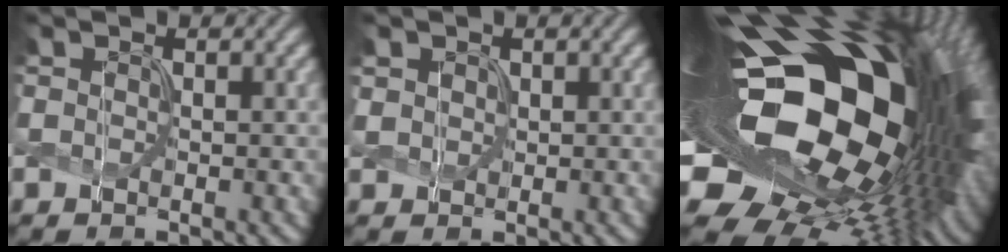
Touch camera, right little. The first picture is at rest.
{"total": 1.3, "force": [0.7, 1.1, 0.3], "torque": [-0.011, 0.000, 0.017]}
{"total": 22.2, "force": [1.1, 13.4, 17.6], "torque": [-0.312, -0.051, 0.024]}